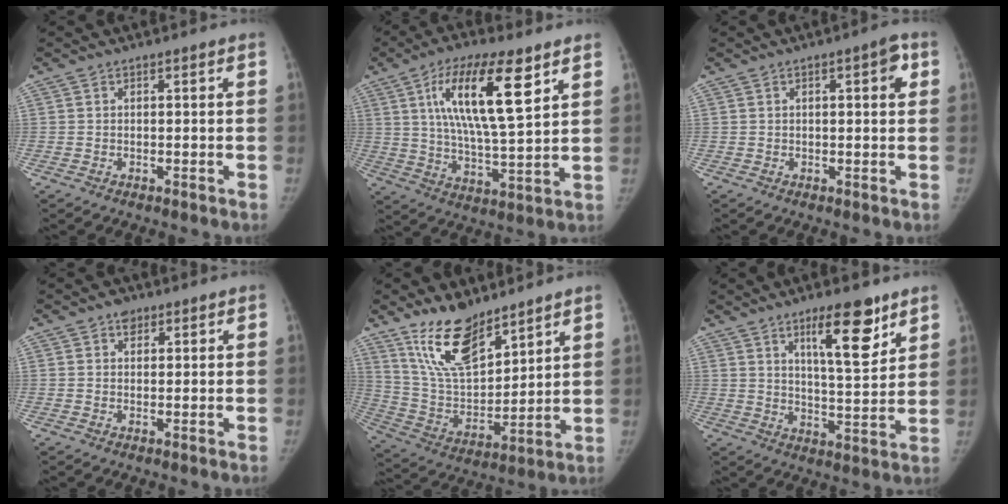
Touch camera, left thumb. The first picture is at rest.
{"total": 17.1, "force": [7.3, 4.9, 14.6], "torque": [-0.251, -0.027, 0.129]}
{"total": 3.8, "force": [1.2, 1.2, 3.3], "torque": [-0.034, 0.003, 0.012]}
{"total": 2.3, "force": [1.4, 1.6, 0.9], "torque": [0.001, -0.004, 0.016]}
{"total": 15.8, "force": [11.4, 6.4, 8.9], "torque": [-0.126, -0.069, 0.228]}
{"total": 12.0, "force": [7.2, 3.3, 9.0], "torque": [-0.116, -0.049, 0.117]}